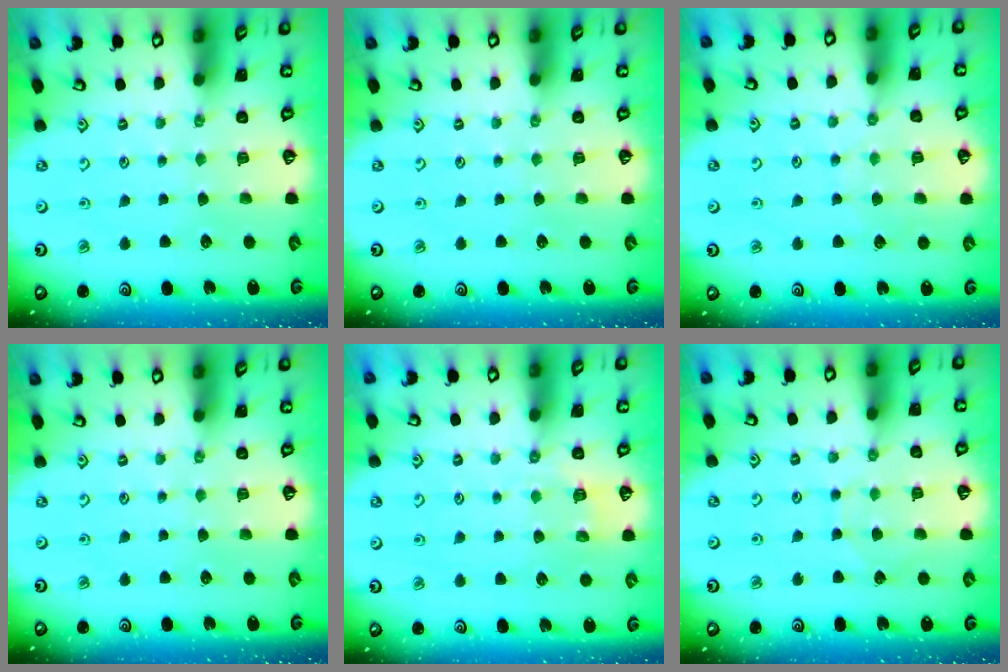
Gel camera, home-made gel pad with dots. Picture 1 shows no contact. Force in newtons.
{"total": 0.0}
{"total": 4.7, "press": 4.7, "slide": 0.6}
{"total": 0.0}
{"total": 3.5, "press": 3.1, "slide": 1.8}
{"total": 4.7, "press": 4.6, "slide": 0.6}